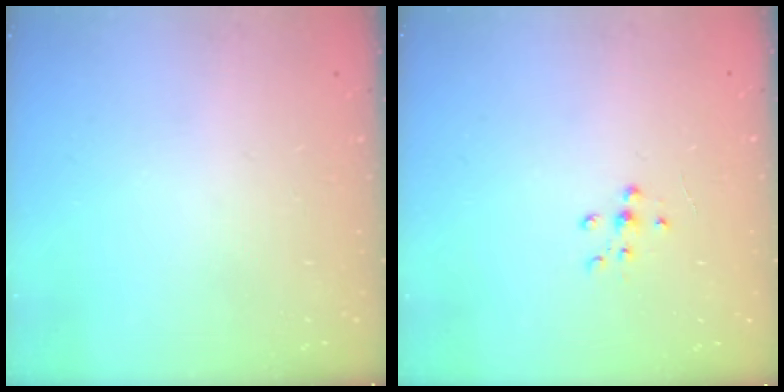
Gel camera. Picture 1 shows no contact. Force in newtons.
{"total": 6.8, "press": 6.8, "slide": 0.9}